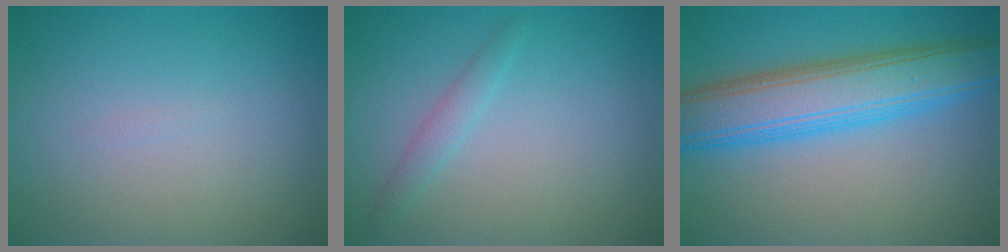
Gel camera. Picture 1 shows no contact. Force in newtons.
{"total": 1.3, "press": 1.3, "slide": 0.1}
{"total": 8.0, "press": 8.0, "slide": 0.0}